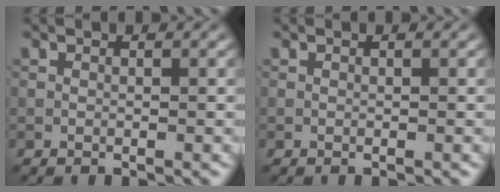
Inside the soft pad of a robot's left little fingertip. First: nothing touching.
{"total": 0.0}